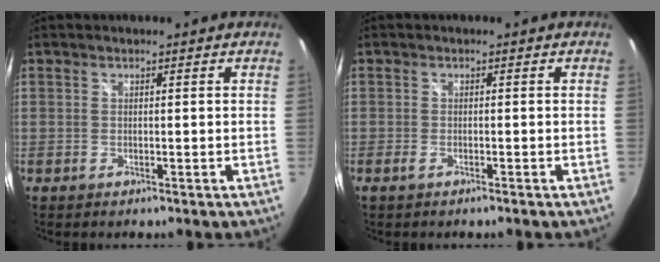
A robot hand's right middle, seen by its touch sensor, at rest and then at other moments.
{"total": 1.3, "force": [-0.9, 0.2, 0.8], "torque": [-0.018, -0.003, -0.019]}